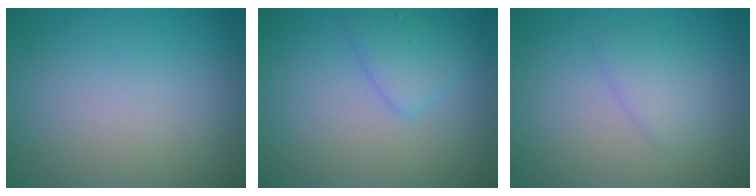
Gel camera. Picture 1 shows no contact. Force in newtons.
{"total": 2.3, "press": 2.2, "slide": 0.1}
{"total": 1.7, "press": 1.7, "slide": 0.2}